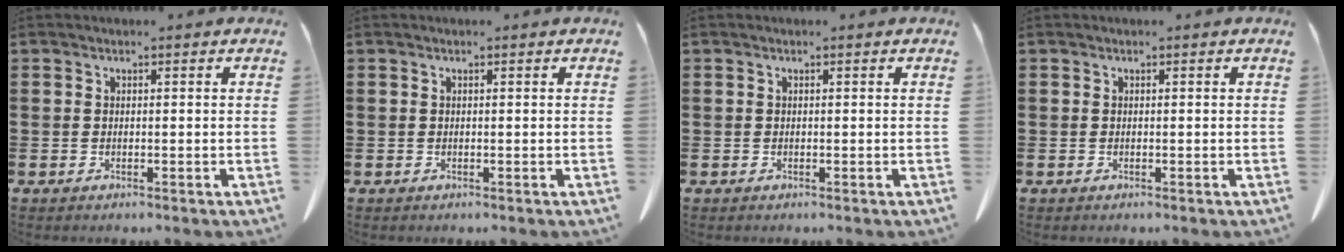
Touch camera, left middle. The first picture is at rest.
{"total": 0.0}
{"total": 0.0}
{"total": 0.0}